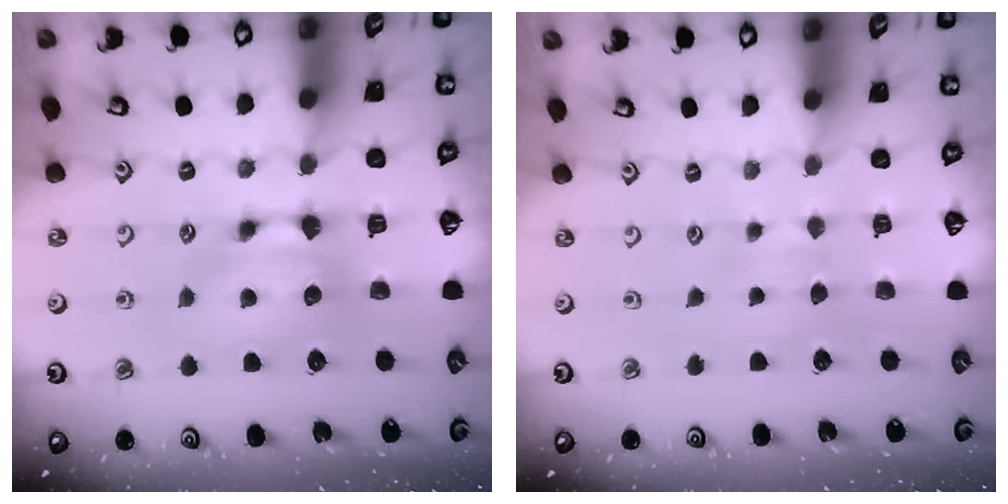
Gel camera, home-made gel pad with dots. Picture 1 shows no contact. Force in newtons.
{"total": 2.9, "press": 2.9, "slide": 0.4}